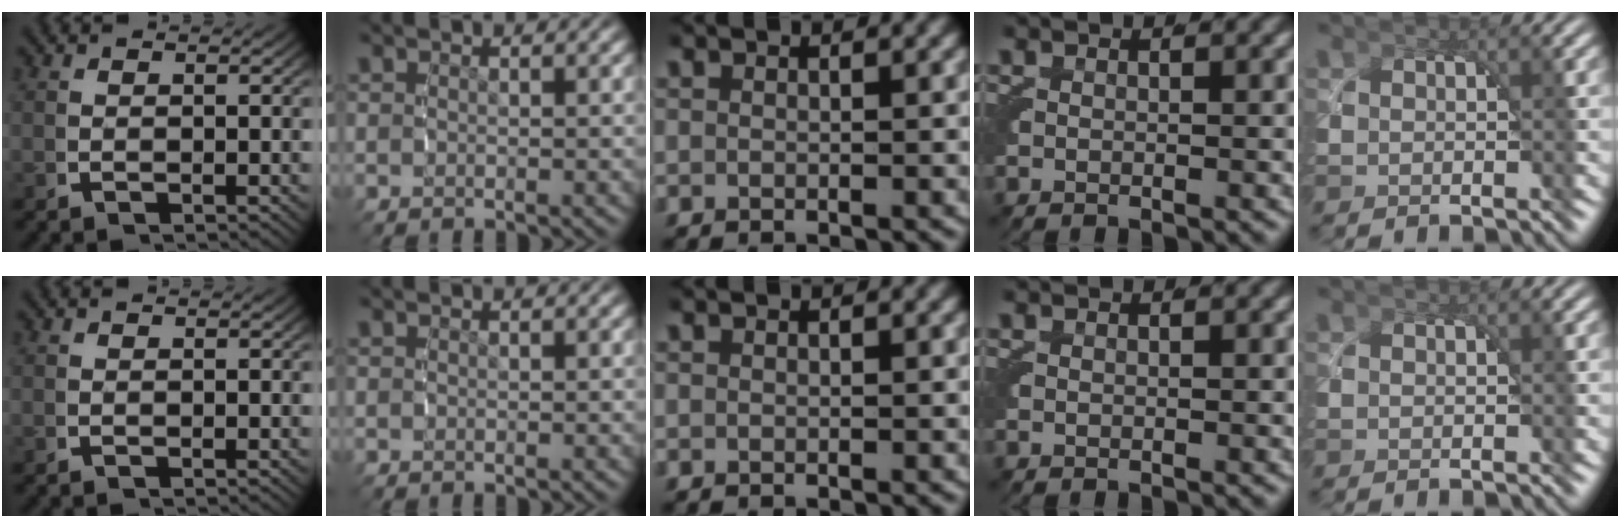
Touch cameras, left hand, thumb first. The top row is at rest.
{}